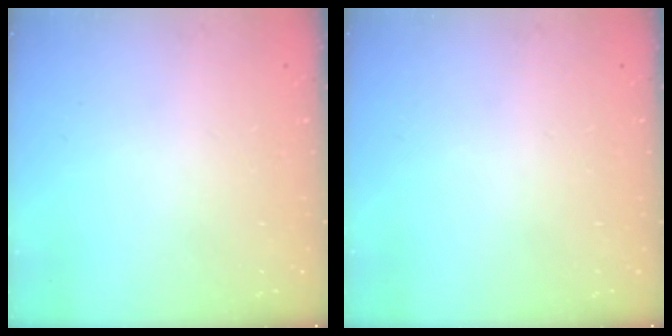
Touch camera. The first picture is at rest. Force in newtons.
{"total": 0.0}